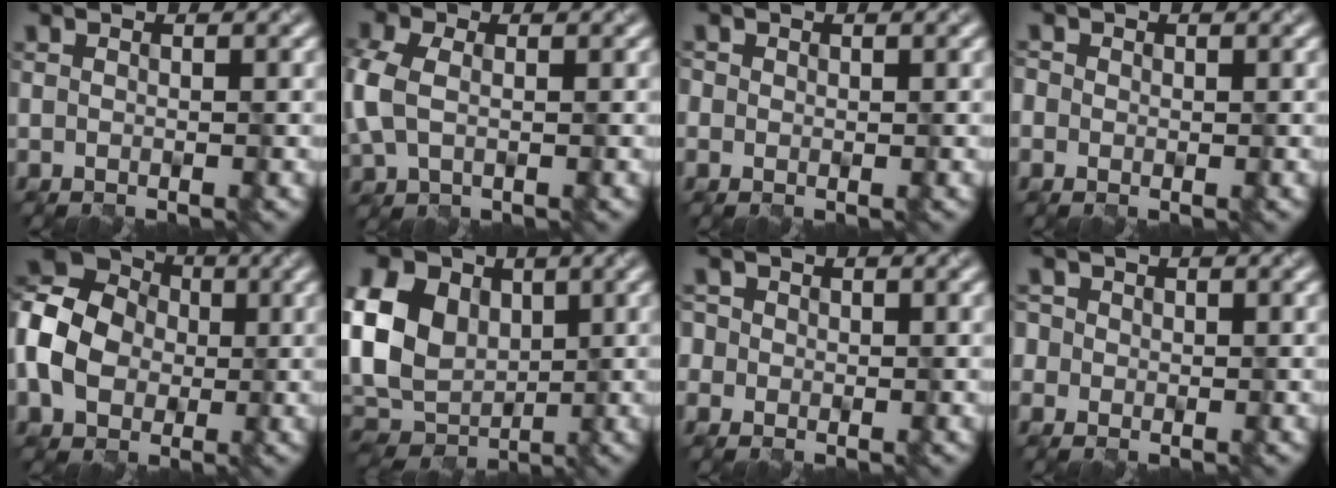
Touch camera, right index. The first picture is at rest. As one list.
[{"total": 3.1, "force": [0.3, 2.4, 2.0], "torque": [-0.084, 0.007, 0.006]}, {"total": 0.6, "force": [-0.1, 0.3, -0.5], "torque": [-0.004, 0.003, 0.004]}, {"total": 0.7, "force": [-0.3, 0.5, -0.4], "torque": [-0.003, 0.001, 0.001]}, {"total": 10.1, "force": [0.0, 8.6, 5.2], "torque": [-0.145, 0.027, -0.031]}, {"total": 9.9, "force": [2.6, 7.7, 5.5], "torque": [-0.159, 0.023, 0.042]}, {"total": 1.4, "force": [-0.4, 1.3, -0.1], "torque": [-0.004, 0.011, -0.007]}, {"total": 1.4, "force": [-0.4, 1.3, -0.2], "torque": [-0.005, 0.011, -0.006]}]